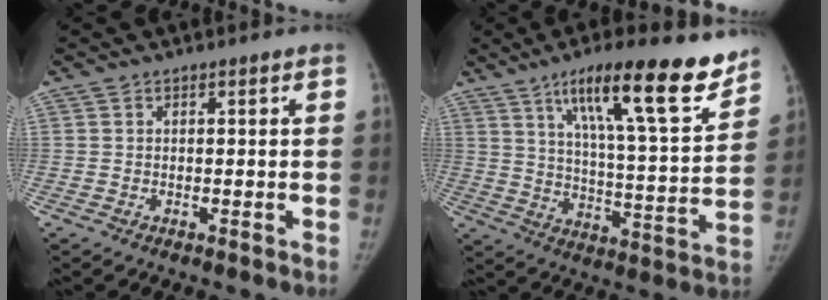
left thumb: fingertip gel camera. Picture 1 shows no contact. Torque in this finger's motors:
{"motor_torque": [0.37, -0.08, 1.47, -1.30, 0.13]}